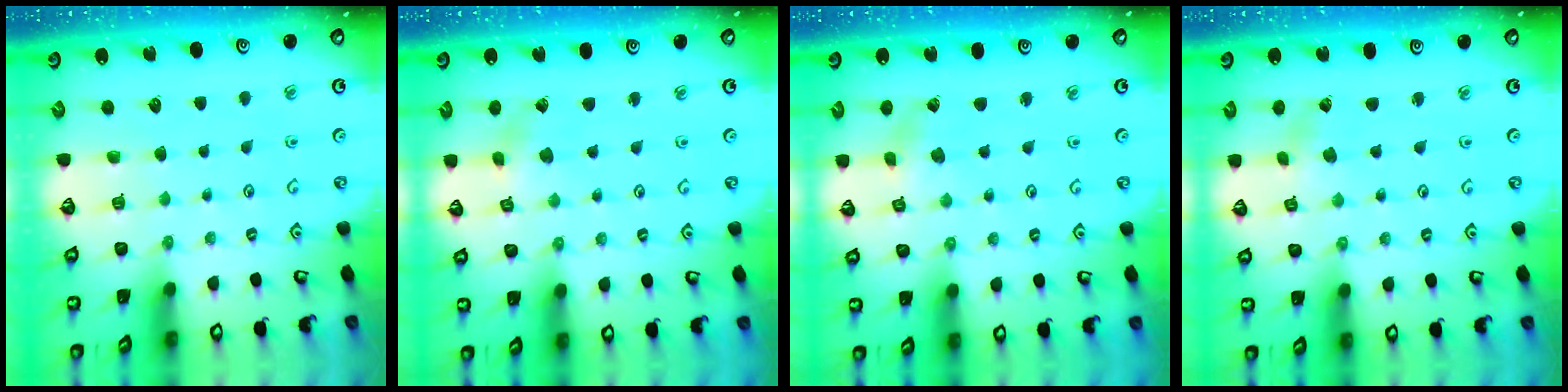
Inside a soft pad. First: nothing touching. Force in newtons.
{"total": 2.1, "press": 2.1, "slide": 0.2}
{"total": 0.9, "press": 0.9, "slide": 0.2}
{"total": 0.6, "press": 0.6, "slide": 0.1}